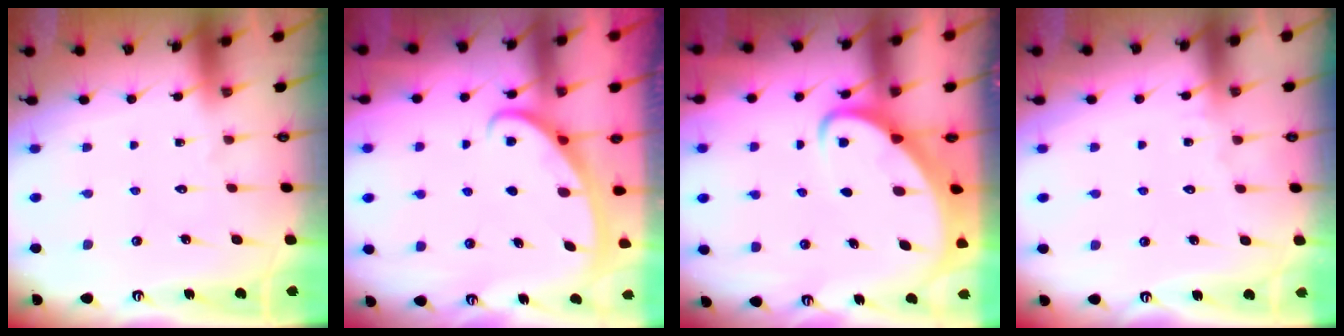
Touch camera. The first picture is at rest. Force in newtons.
{"total": 2.7, "press": 2.7, "slide": 0.3}
{"total": 4.2, "press": 4.1, "slide": 0.5}
{"total": 3.4, "press": 3.4, "slide": 0.4}